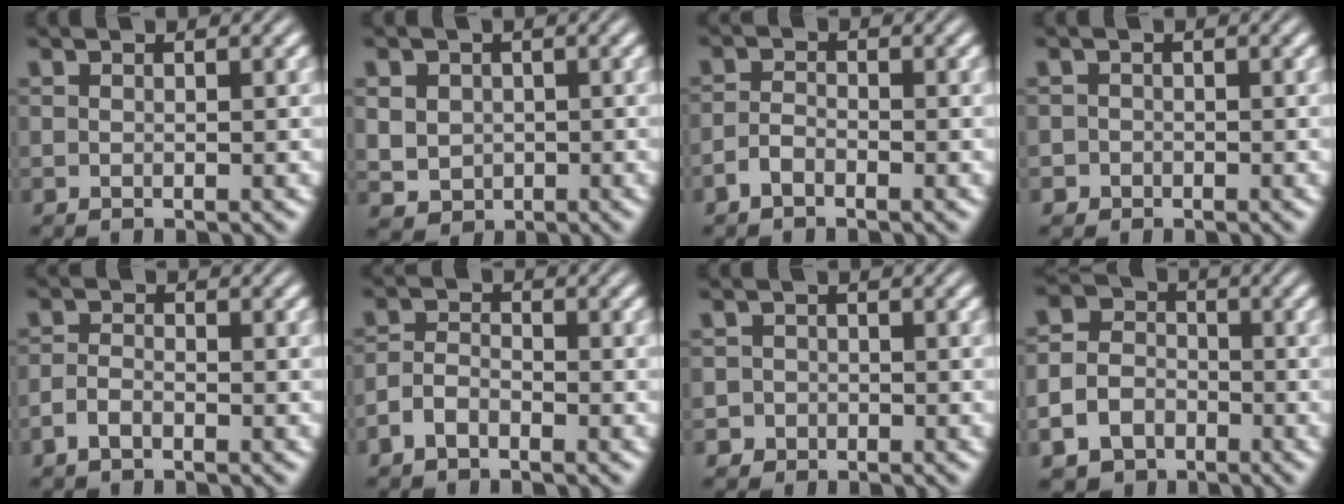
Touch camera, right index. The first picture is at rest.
{"total": 4.1, "force": [-0.4, 3.7, 1.7], "torque": [-0.034, -0.027, 0.008]}
{"total": 1.5, "force": [-1.4, -0.2, 0.4], "torque": [0.002, -0.005, -0.023]}
{"total": 1.3, "force": [-1.1, 0.5, -0.5], "torque": [0.018, -0.012, -0.016]}
{"total": 1.5, "force": [-1.4, -0.2, 0.5], "torque": [-0.003, -0.006, -0.021]}
{"total": 2.0, "force": [-1.6, 0.8, 0.8], "torque": [-0.010, -0.011, -0.024]}
{"total": 2.0, "force": [-1.5, 1.2, -0.6], "torque": [0.016, -0.013, -0.024]}
{"total": 8.8, "force": [-3.0, 8.0, 2.3], "torque": [-0.040, -0.029, -0.059]}